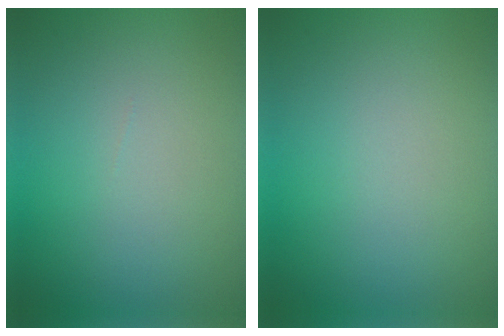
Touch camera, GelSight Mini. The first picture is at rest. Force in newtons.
{"total": 0.0}